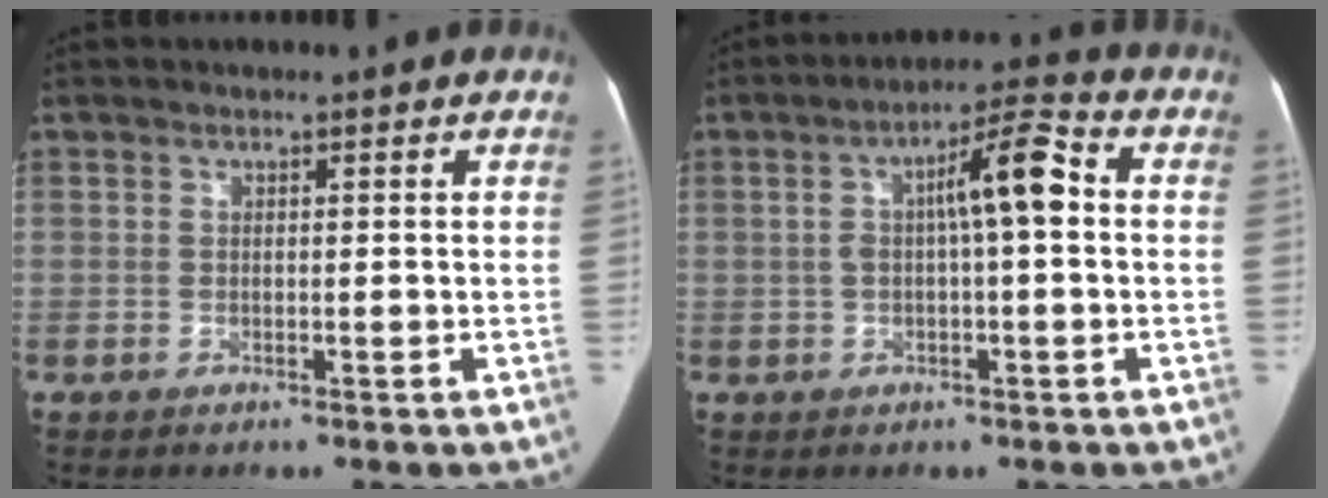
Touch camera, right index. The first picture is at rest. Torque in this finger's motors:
{"motor_torque": [0.79, 0.55, 0.23, 0.07]}